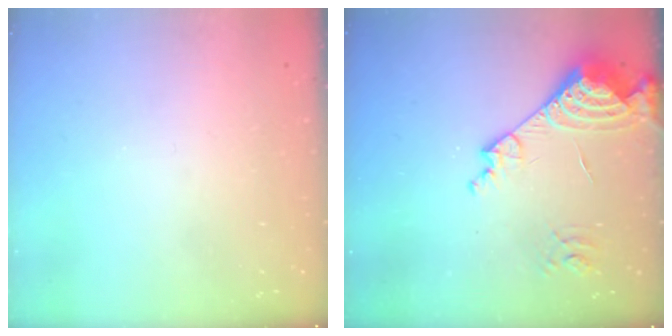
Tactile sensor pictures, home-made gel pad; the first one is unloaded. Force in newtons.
{"total": 14.8, "press": 14.8, "slide": 1.6}